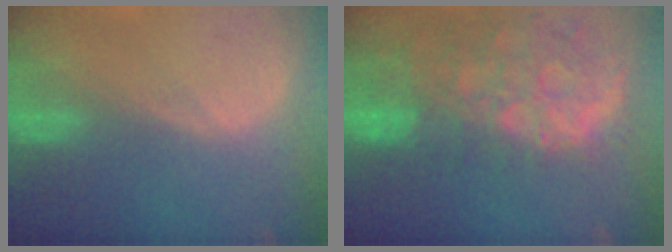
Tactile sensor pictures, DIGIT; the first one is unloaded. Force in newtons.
{"total": 13.3, "press": 10.9, "slide": 7.6}